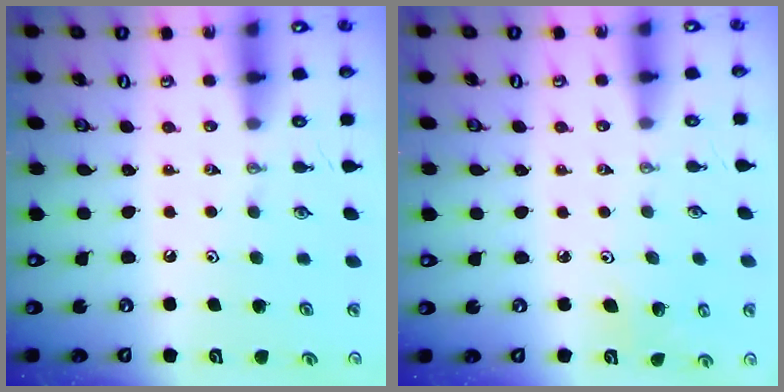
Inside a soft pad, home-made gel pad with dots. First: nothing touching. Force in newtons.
{"total": 3.7, "press": 3.7, "slide": 0.3}